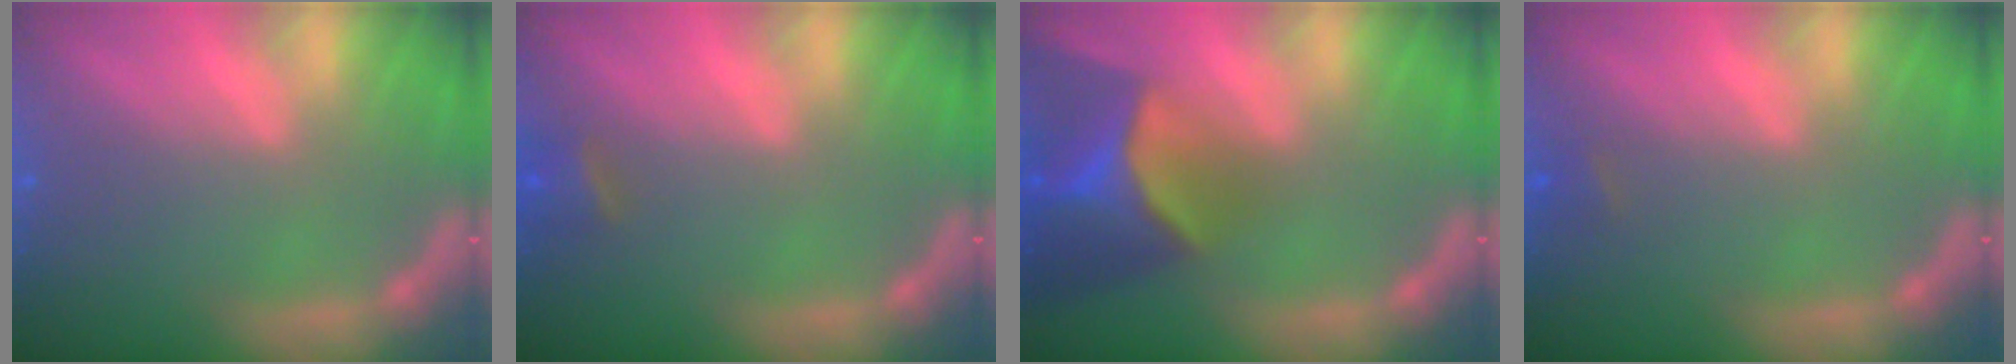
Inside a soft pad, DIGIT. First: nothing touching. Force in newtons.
{"total": 1.9}
{"total": 9.4}
{"total": 0.9}